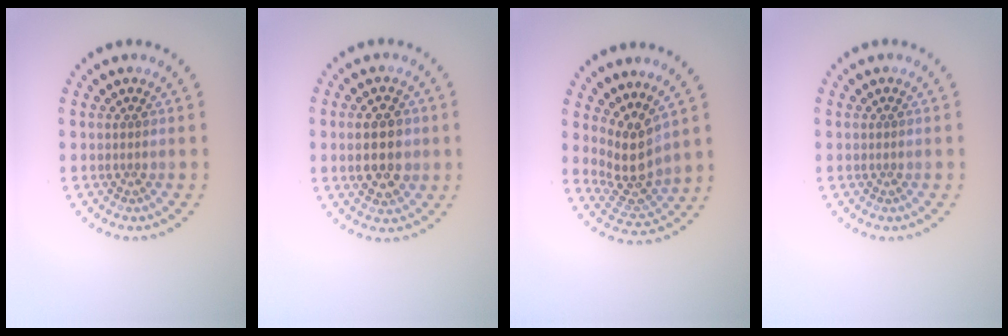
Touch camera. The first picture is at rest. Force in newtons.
{"total": 4.5, "press": 4.5, "slide": 0.3}
{"total": 4.0, "press": 2.9, "slide": 2.6}
{"total": 0.0}